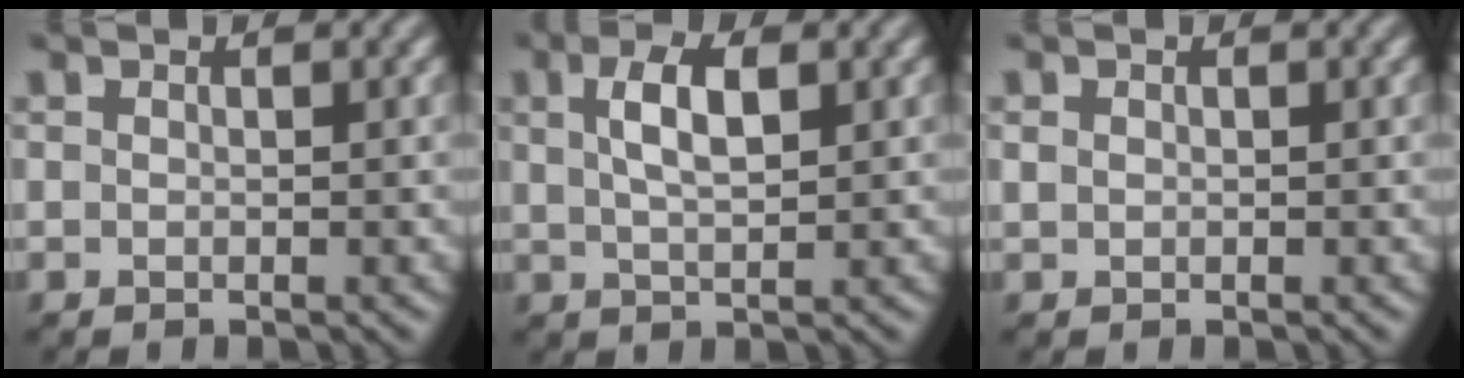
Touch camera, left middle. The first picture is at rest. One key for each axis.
{"total": 3.8, "fx": 1.4, "fy": 1.4, "fz": 3.3, "tx": -0.065, "ty": 0.008, "tz": 0.025}
{"total": 0.6, "fx": 0.2, "fy": 0.5, "fz": 0.2, "tx": -0.003, "ty": 0.001, "tz": 0.003}